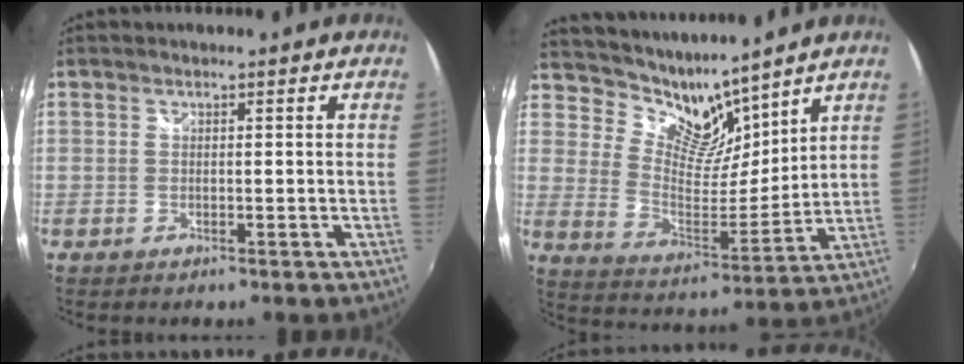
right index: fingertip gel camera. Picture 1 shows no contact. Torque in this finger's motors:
{"motor_torque": [-0.28, 0.73, 0.03, -0.03]}